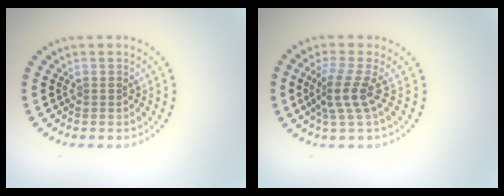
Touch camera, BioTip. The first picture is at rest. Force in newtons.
{"total": 3.0, "press": 2.1, "slide": 2.1}